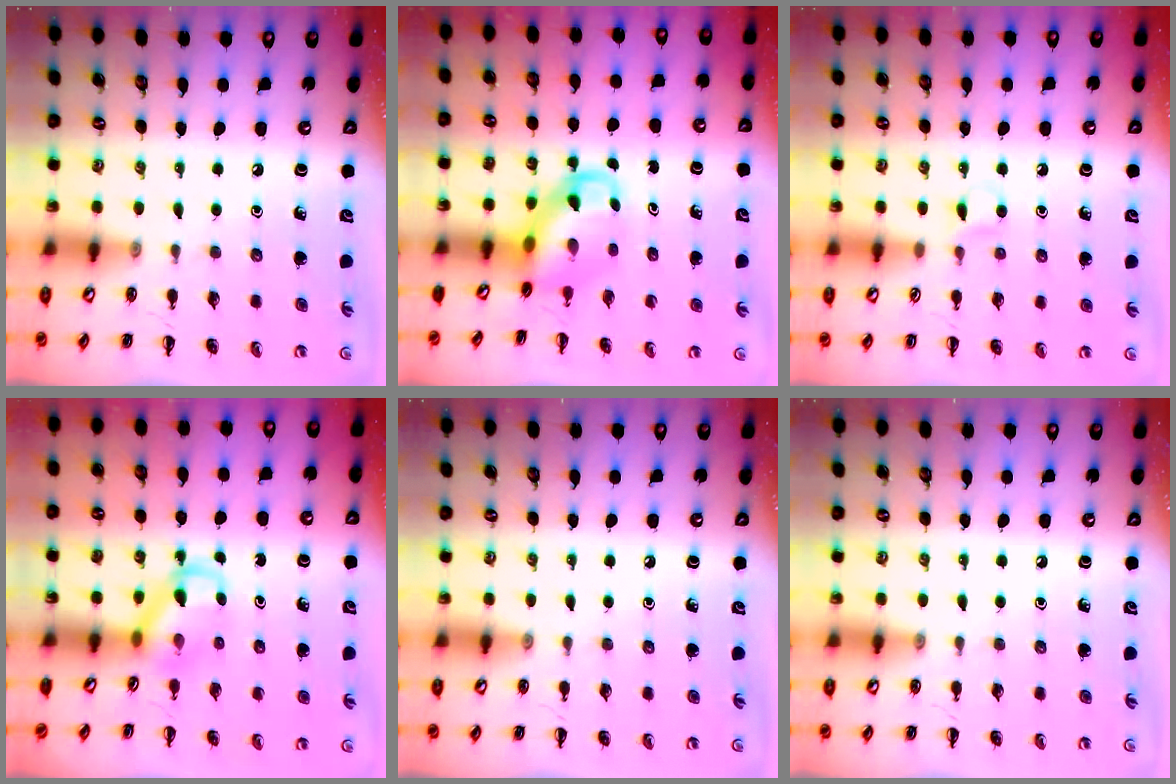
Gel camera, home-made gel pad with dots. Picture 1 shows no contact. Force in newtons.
{"total": 4.2, "press": 4.1, "slide": 0.8}
{"total": 3.2, "press": 3.0, "slide": 1.1}
{"total": 3.9, "press": 3.9, "slide": 0.7}
{"total": 0.0}
{"total": 0.0}